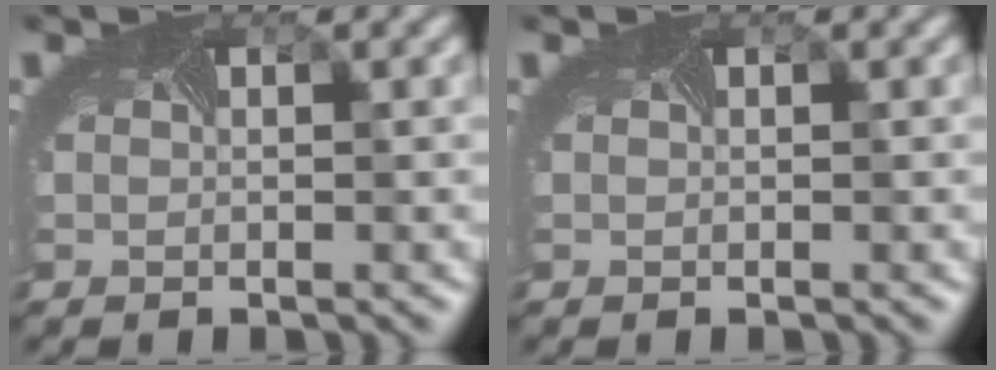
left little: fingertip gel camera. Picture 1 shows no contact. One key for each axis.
{"total": 0.0}